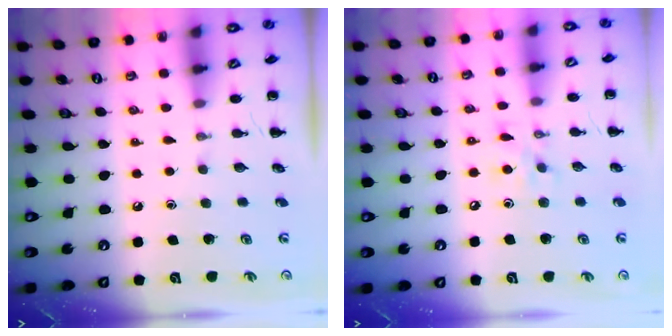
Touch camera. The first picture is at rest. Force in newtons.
{"total": 6.3, "press": 6.3, "slide": 0.6}